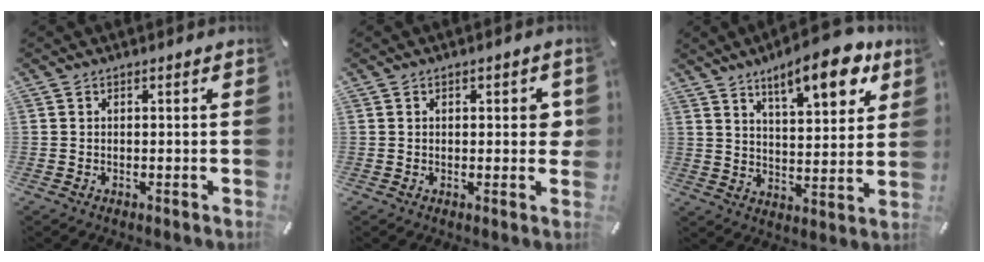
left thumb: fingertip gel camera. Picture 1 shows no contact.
{"total": 3.2, "force": [0.4, 1.6, 2.7], "torque": [-0.028, -0.001, -0.001]}
{"total": 14.0, "force": [9.4, 4.8, 9.2], "torque": [-0.129, -0.050, 0.153]}